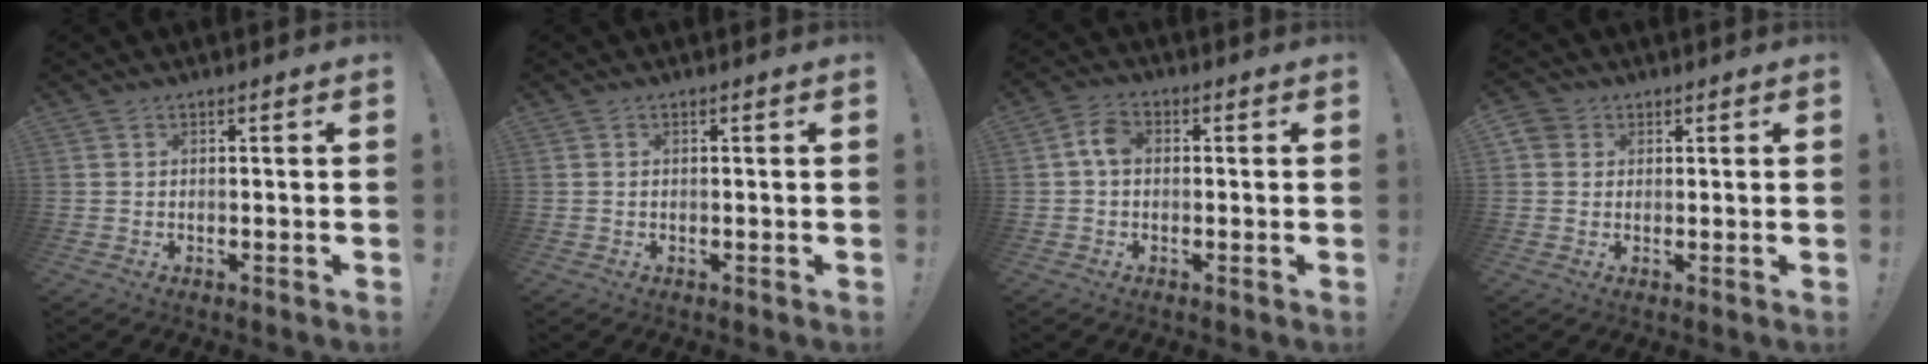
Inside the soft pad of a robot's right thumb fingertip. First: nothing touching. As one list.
[{"total": 0.0}, {"total": 5.1, "force": [0.1, 3.2, 3.9], "torque": [-0.082, 0.014, 0.003]}, {"total": 3.5, "force": [1.4, 3.0, 1.1], "torque": [-0.021, 0.001, 0.026]}]